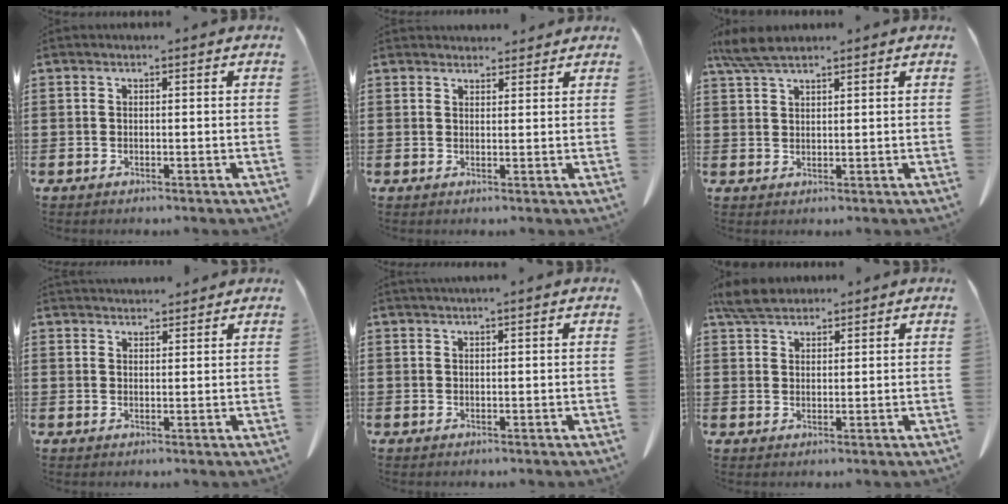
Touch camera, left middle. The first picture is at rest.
{"total": 2.4, "force": [2.4, 0.6, 0.0], "torque": [-0.006, -0.002, 0.046]}
{"total": 4.7, "force": [3.7, 0.9, 2.7], "torque": [-0.070, -0.003, 0.067]}
{"total": 2.7, "force": [2.6, 0.3, 0.0], "torque": [-0.006, -0.006, 0.050]}
{"total": 0.9, "force": [0.8, -0.1, 0.3], "torque": [-0.005, -0.002, 0.017]}
{"total": 4.4, "force": [3.8, 1.5, 1.6], "torque": [-0.041, 0.002, 0.071]}